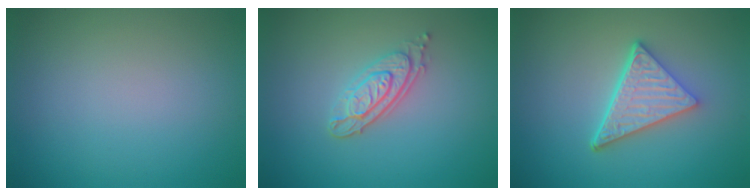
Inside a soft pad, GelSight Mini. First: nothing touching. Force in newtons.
{"total": 3.1, "press": 2.6, "slide": 1.7}
{"total": 5.1, "press": 3.8, "slide": 3.4}